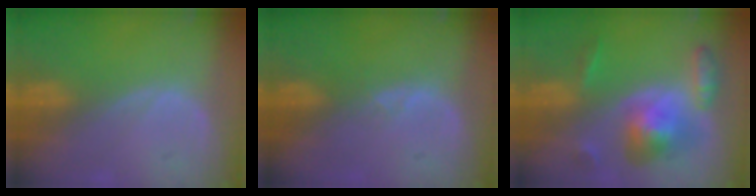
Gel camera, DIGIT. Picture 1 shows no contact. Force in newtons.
{"total": 0.7, "press": 0.6, "slide": 0.3}
{"total": 7.8, "press": 7.8, "slide": 0.5}